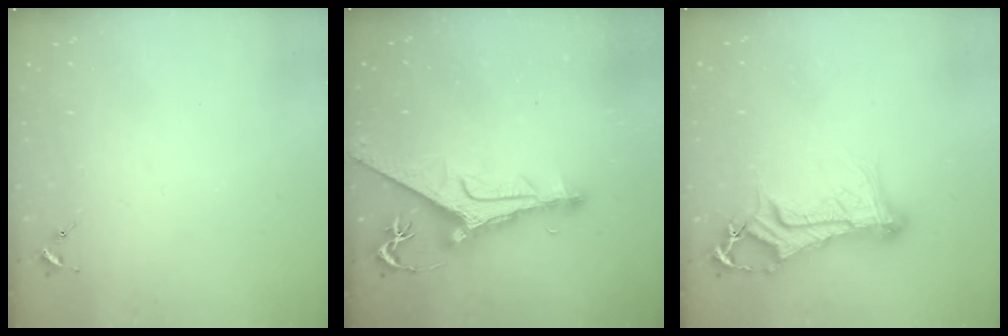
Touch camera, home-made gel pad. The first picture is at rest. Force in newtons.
{"total": 13.3, "press": 13.3, "slide": 1.3}
{"total": 14.3, "press": 14.2, "slide": 1.4}